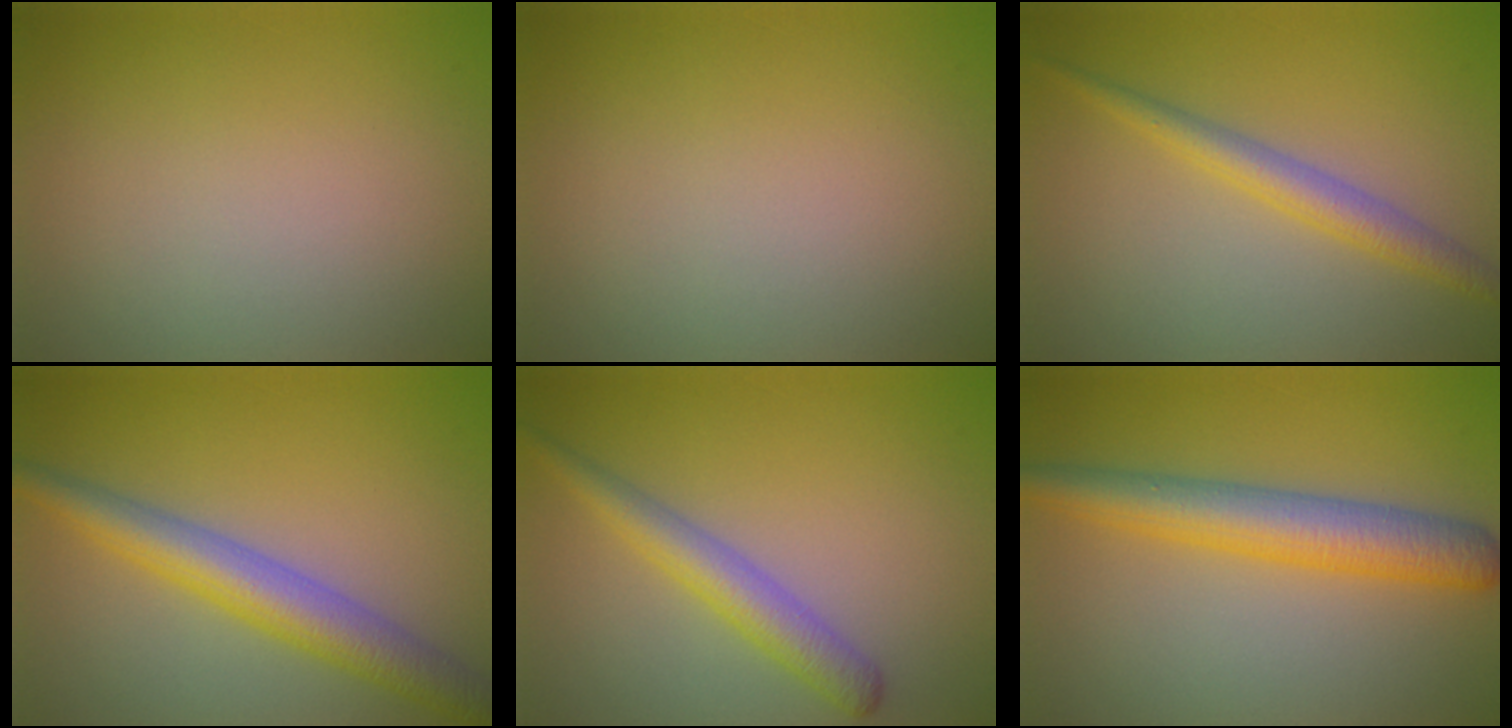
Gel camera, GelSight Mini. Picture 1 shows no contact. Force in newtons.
{"total": 0.0}
{"total": 2.9, "press": 2.9, "slide": 0.0}
{"total": 5.5, "press": 5.5, "slide": 0.1}
{"total": 3.5, "press": 3.5, "slide": 0.1}
{"total": 5.8, "press": 5.8, "slide": 0.1}